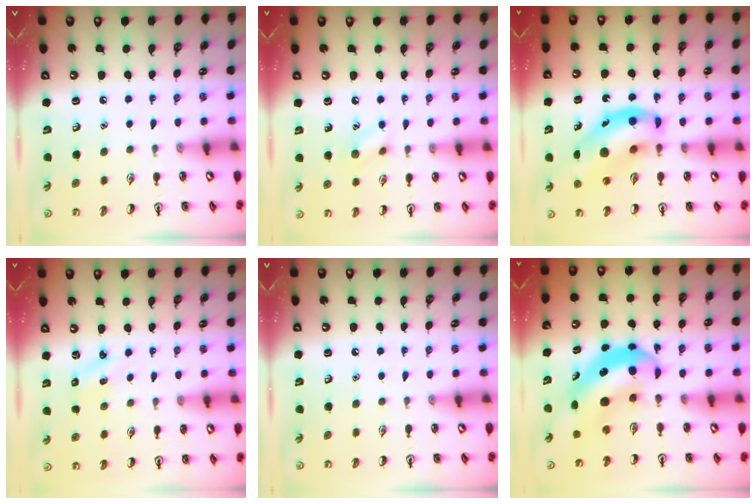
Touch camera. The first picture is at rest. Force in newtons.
{"total": 6.8, "press": 6.6, "slide": 1.3}
{"total": 13.6, "press": 13.1, "slide": 3.7}
{"total": 1.6, "press": 1.5, "slide": 0.6}
{"total": 0.0}
{"total": 7.3, "press": 7.0, "slide": 2.1}